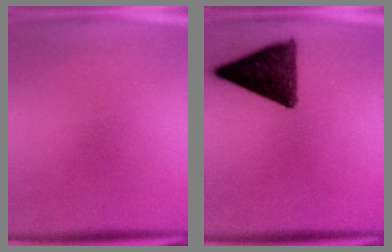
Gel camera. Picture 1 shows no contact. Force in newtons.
{"total": 12.1}